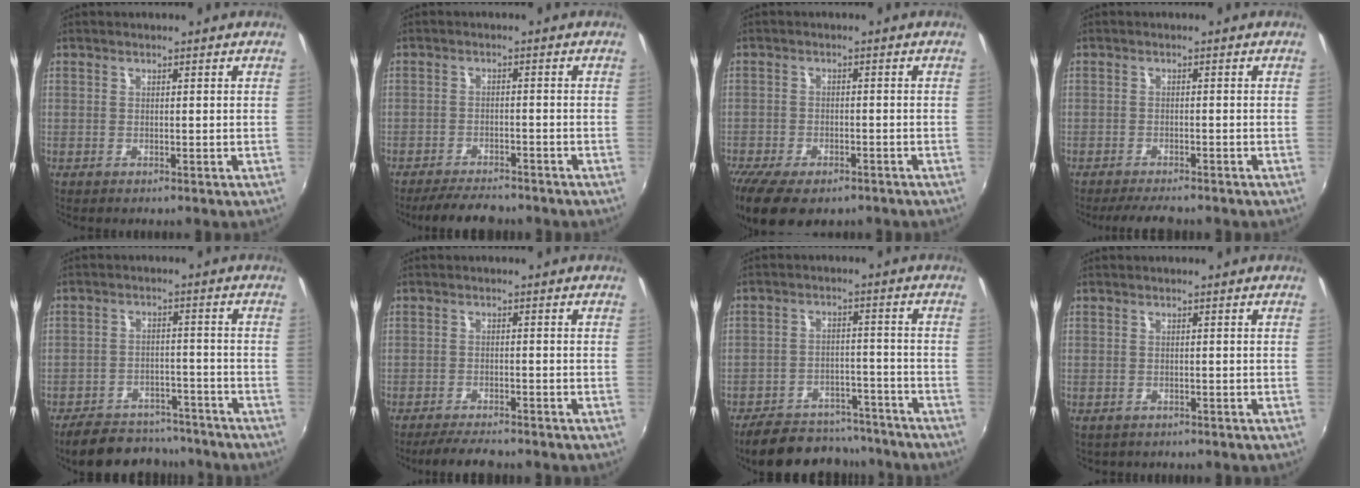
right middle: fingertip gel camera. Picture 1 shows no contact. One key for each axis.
{"total": 7.5, "fx": -6.7, "fy": 1.8, "fz": 3.0, "tx": -0.079, "ty": -0.012, "tz": -0.104}
{"total": 11.6, "fx": -8.3, "fy": 4.7, "fz": 6.5, "tx": -0.152, "ty": -0.039, "tz": -0.135}
{"total": 5.6, "fx": -4.9, "fy": 0.9, "fz": 2.5, "tx": -0.059, "ty": -0.014, "tz": -0.077}
{"total": 13.6, "fx": -11.7, "fy": 5.3, "fz": 4.6, "tx": -0.109, "ty": 0.016, "tz": -0.155}
{"total": 5.9, "fx": -5.2, "fy": 0.9, "fz": 2.6, "tx": -0.068, "ty": -0.014, "tz": -0.086}
{"total": 16.0, "fx": -13.9, "fy": 5.9, "fz": 5.5, "tx": -0.122, "ty": 0.021, "tz": -0.181}
{"total": 0.7, "fx": -0.4, "fy": 0.6, "fz": 0.0, "tx": -0.003, "ty": 0.000, "tz": -0.002}